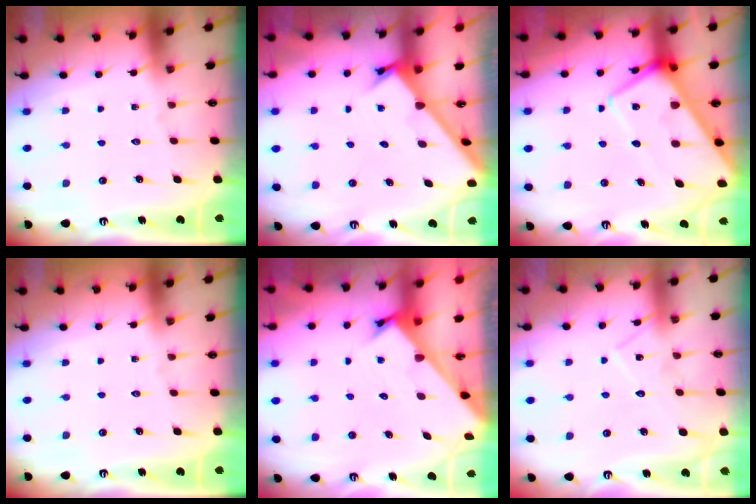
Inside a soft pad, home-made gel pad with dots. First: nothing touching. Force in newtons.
{"total": 2.1, "press": 2.1, "slide": 0.1}
{"total": 10.9, "press": 10.8, "slide": 1.0}
{"total": 0.0}
{"total": 2.5, "press": 2.4, "slide": 0.2}
{"total": 10.4, "press": 10.4, "slide": 0.7}